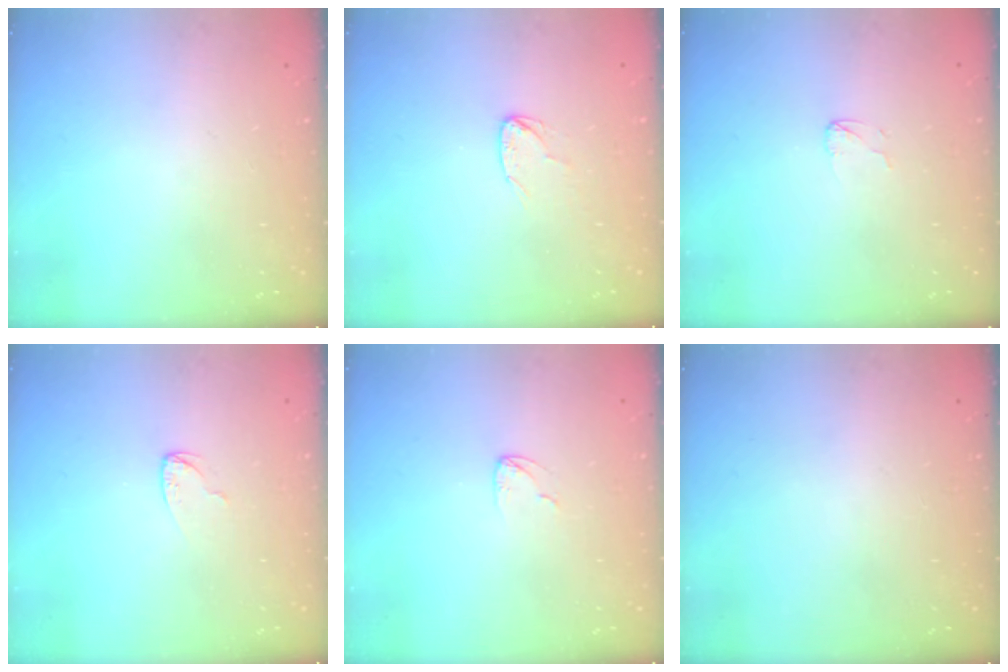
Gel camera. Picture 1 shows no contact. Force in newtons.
{"total": 4.8, "press": 4.8, "slide": 0.4}
{"total": 2.9, "press": 2.9, "slide": 0.2}
{"total": 3.5, "press": 3.5, "slide": 0.3}
{"total": 2.7, "press": 2.7, "slide": 0.2}
{"total": 0.0}